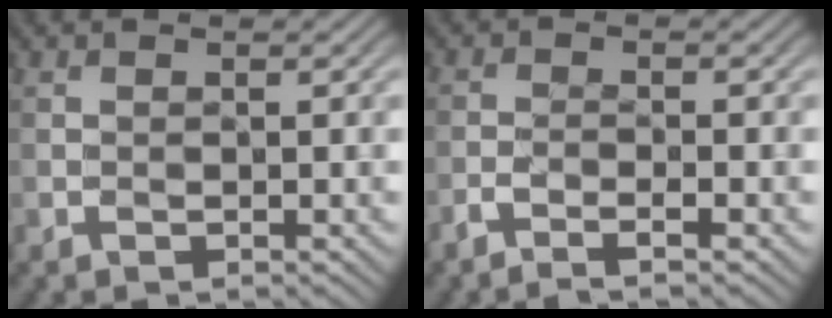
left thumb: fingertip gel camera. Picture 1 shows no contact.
{"total": 2.1, "force": [-1.8, -0.2, 1.0], "torque": [-0.021, -0.002, -0.038]}